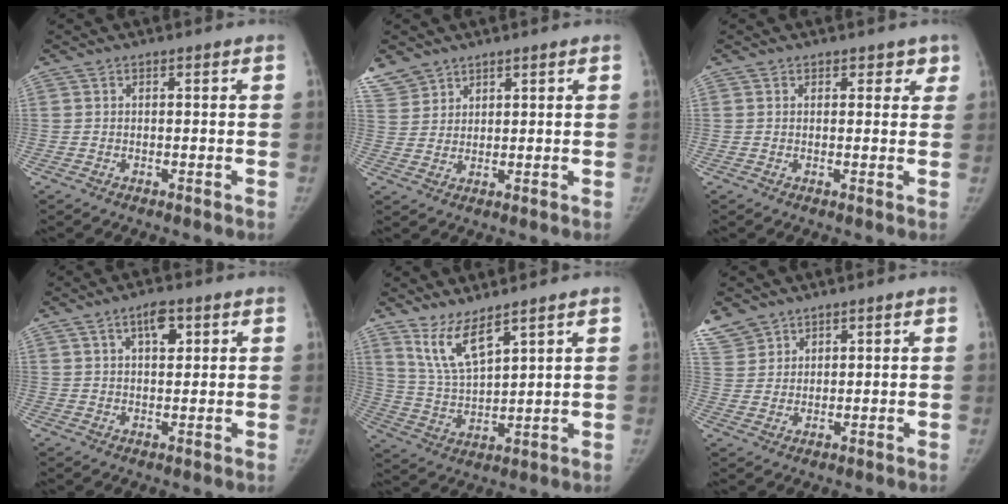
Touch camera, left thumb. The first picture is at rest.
{"total": 5.5, "force": [4.3, 3.3, 0.8], "torque": [0.002, -0.012, 0.094]}
{"total": 2.5, "force": [1.6, 1.7, 0.9], "torque": [0.026, -0.005, 0.014]}
{"total": 4.8, "force": [2.3, 2.1, 3.7], "torque": [-0.048, -0.008, 0.037]}
{"total": 8.5, "force": [6.3, 1.9, 5.4], "torque": [-0.103, -0.046, 0.141]}
{"total": 6.5, "force": [5.0, 3.9, 1.2], "torque": [-0.013, -0.011, 0.111]}